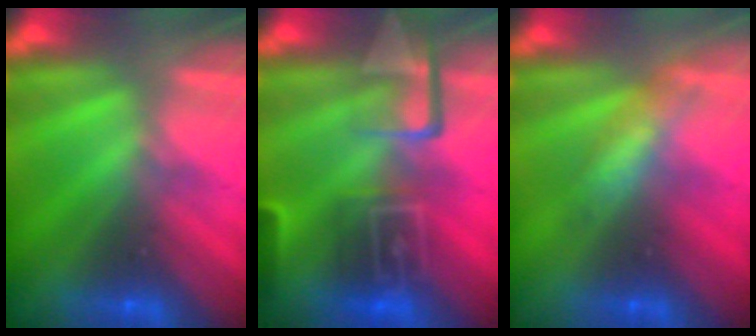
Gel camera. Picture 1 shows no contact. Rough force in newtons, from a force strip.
{"total": 8.3}
{"total": 2.7}